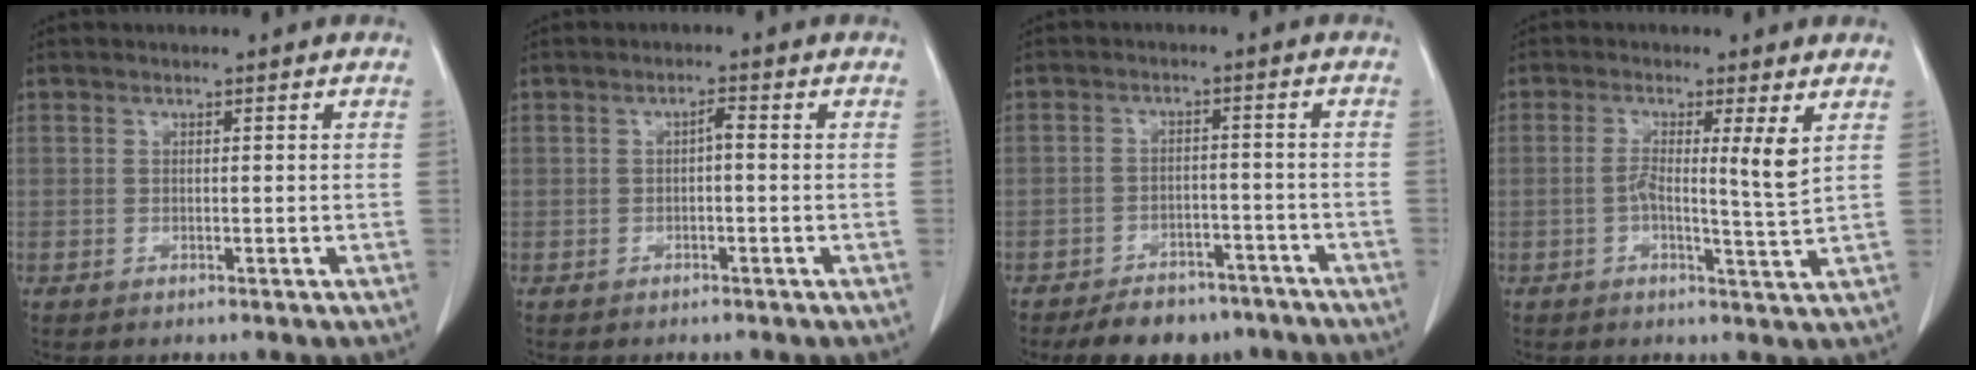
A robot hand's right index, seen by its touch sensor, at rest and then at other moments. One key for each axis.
{"total": 1.3, "fx": -0.2, "fy": 0.3, "fz": 1.3, "tx": -0.023, "ty": 0.004, "tz": -0.002}
{"total": 10.2, "fx": -8.5, "fy": 4.7, "fz": 3.3, "tx": -0.033, "ty": 0.005, "tz": -0.114}
{"total": 4.8, "fx": 1.2, "fy": 0.3, "fz": 4.7, "tx": -0.081, "ty": -0.001, "tz": 0.019}